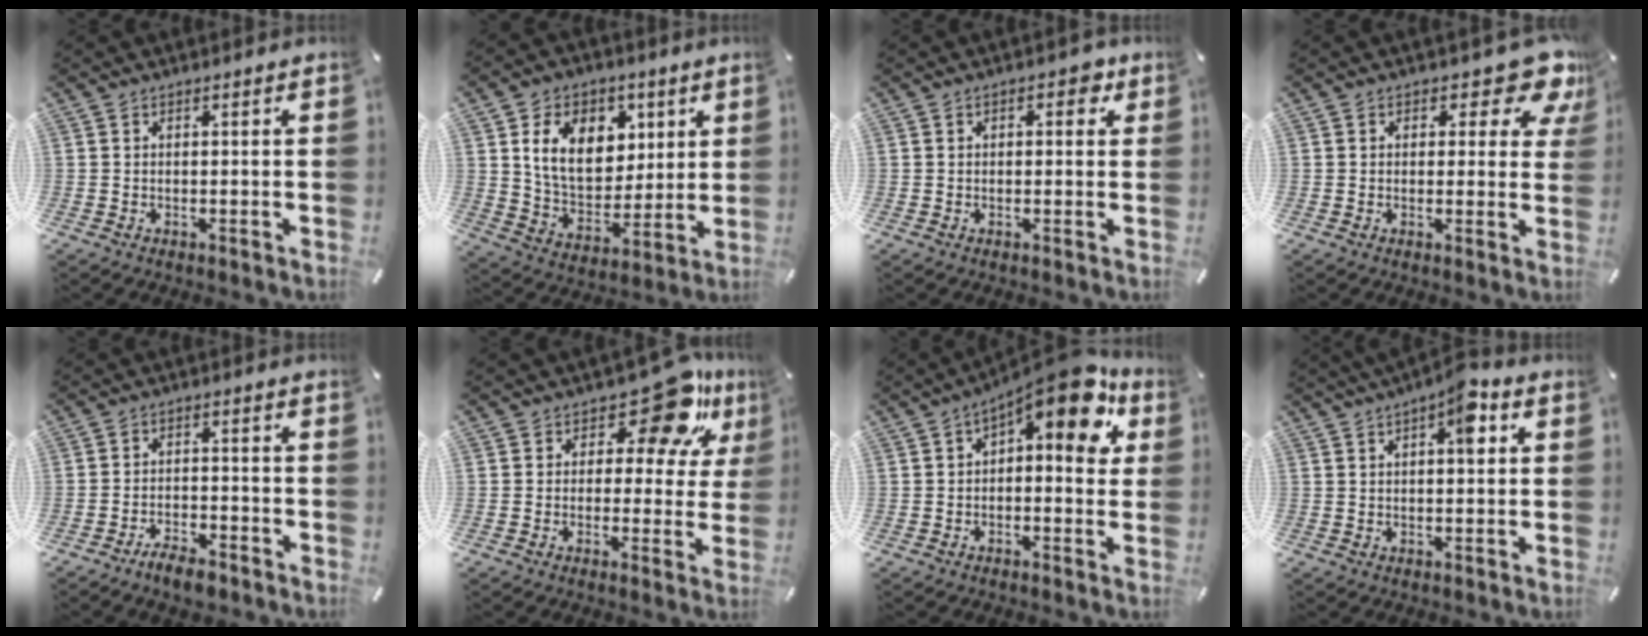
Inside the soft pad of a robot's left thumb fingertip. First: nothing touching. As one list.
[{"total": 14.7, "force": [5.3, 11.1, 8.1], "torque": [-0.131, -0.008, 0.101]}, {"total": 3.2, "force": [0.6, 2.1, 2.3], "torque": [-0.024, 0.003, 0.002]}, {"total": 9.5, "force": [6.0, 4.1, 6.2], "torque": [-0.060, -0.040, 0.097]}, {"total": 5.0, "force": [-4.3, 1.6, 1.9], "torque": [-0.030, 0.022, -0.080]}, {"total": 13.8, "force": [8.3, 6.6, 8.9], "torque": [-0.123, -0.050, 0.139]}, {"total": 12.9, "force": [6.4, 5.2, 9.9], "torque": [-0.130, -0.049, 0.101]}, {"total": 7.4, "force": [2.8, 2.8, 6.3], "torque": [-0.085, -0.005, 0.039]}]